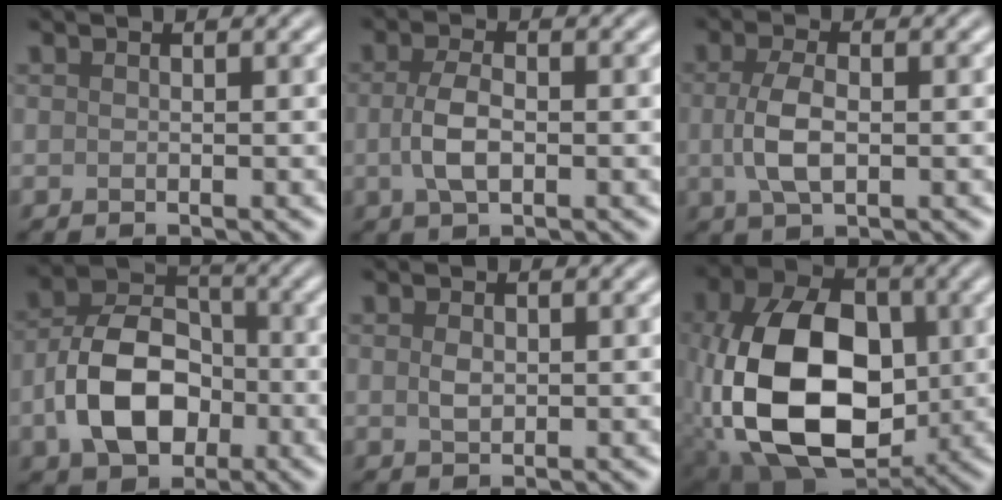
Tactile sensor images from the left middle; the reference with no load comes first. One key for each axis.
{"total": 3.0, "fx": -0.3, "fy": 1.5, "fz": 2.6, "tx": -0.056, "ty": 0.002, "tz": -0.006}
{"total": 3.4, "fx": -0.1, "fy": 1.6, "fz": 3.0, "tx": -0.068, "ty": 0.001, "tz": -0.002}
{"total": 8.1, "fx": -2.1, "fy": 5.6, "fz": 5.5, "tx": -0.100, "ty": 0.012, "tz": -0.046}
{"total": 1.2, "fx": 0.2, "fy": 0.9, "fz": 0.8, "tx": -0.019, "ty": 0.002, "tz": 0.004}
{"total": 13.8, "fx": -1.6, "fy": 9.3, "fz": 10.1, "tx": -0.208, "ty": -0.002, "tz": -0.035}